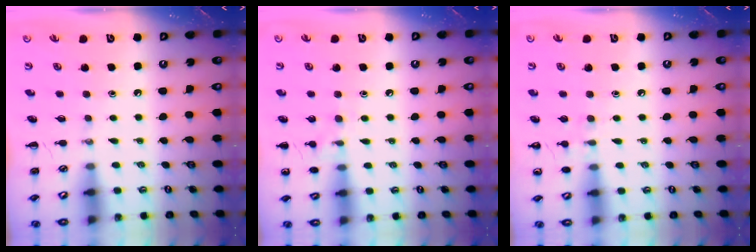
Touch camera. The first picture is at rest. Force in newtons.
{"total": 6.7, "press": 6.5, "slide": 1.8}
{"total": 5.0, "press": 4.7, "slide": 1.5}